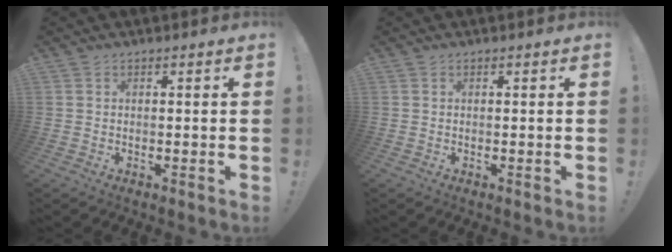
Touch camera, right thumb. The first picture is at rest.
{"total": 0.0}